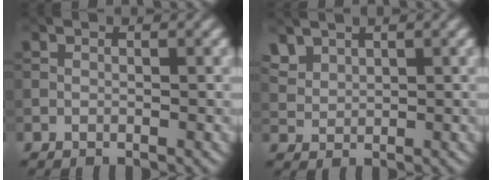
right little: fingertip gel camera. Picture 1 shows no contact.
{"total": 1.9, "force": [1.4, 1.2, 0.6], "torque": [-0.013, 0.000, 0.029]}